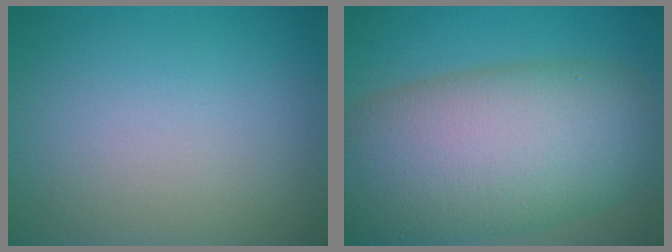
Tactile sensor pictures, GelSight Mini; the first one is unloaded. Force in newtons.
{"total": 14.3, "press": 14.3, "slide": 0.5}